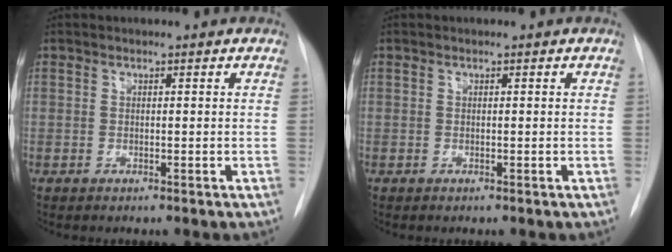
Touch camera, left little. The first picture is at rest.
{"total": 0.0}